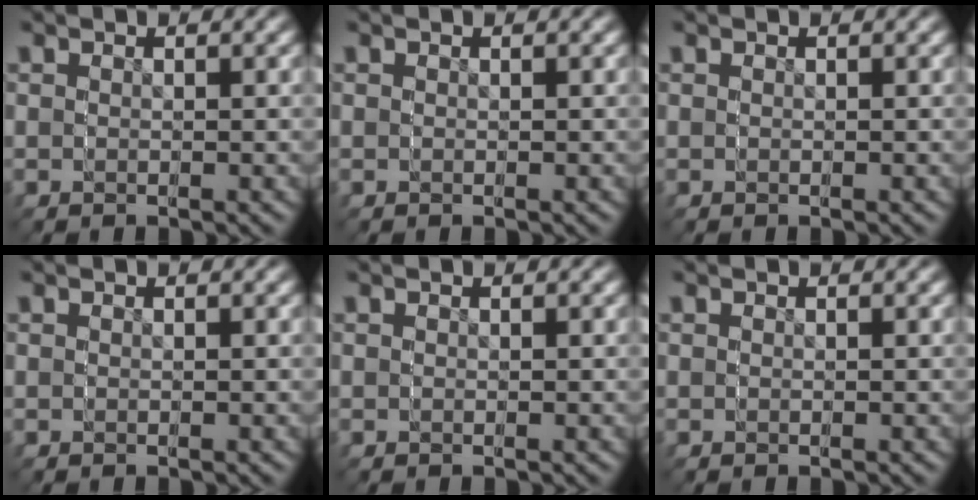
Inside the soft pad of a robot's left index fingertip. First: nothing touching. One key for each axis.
{"total": 0.0}
{"total": 0.0}
{"total": 0.0}
{"total": 0.0}
{"total": 0.0}